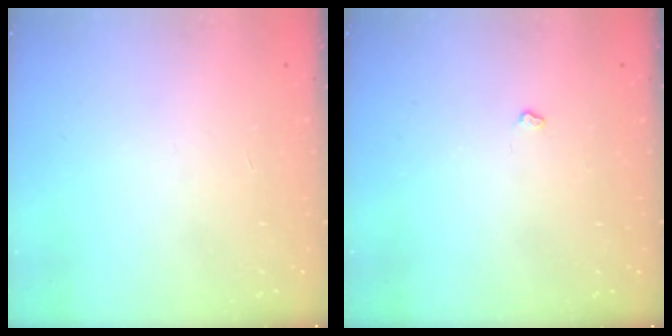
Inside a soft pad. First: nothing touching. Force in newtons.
{"total": 2.9, "press": 2.9, "slide": 0.5}